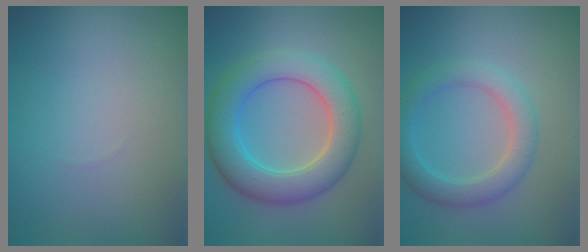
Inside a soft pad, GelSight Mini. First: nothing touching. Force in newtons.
{"total": 6.9, "press": 6.9, "slide": 0.1}
{"total": 3.6, "press": 3.6, "slide": 0.1}